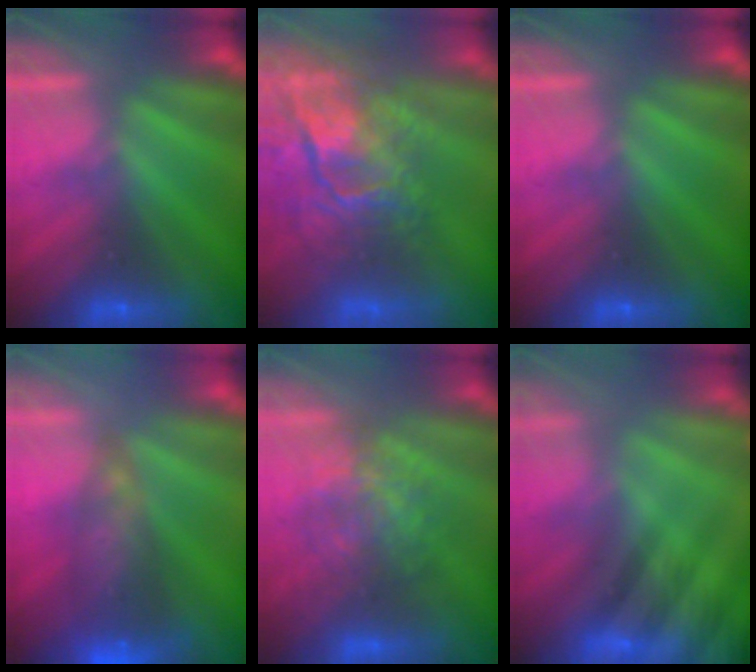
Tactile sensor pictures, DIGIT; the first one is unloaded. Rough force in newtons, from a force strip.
{"total": 7.4}
{"total": 0.0}
{"total": 7.3}
{"total": 3.2}
{"total": 7.8}